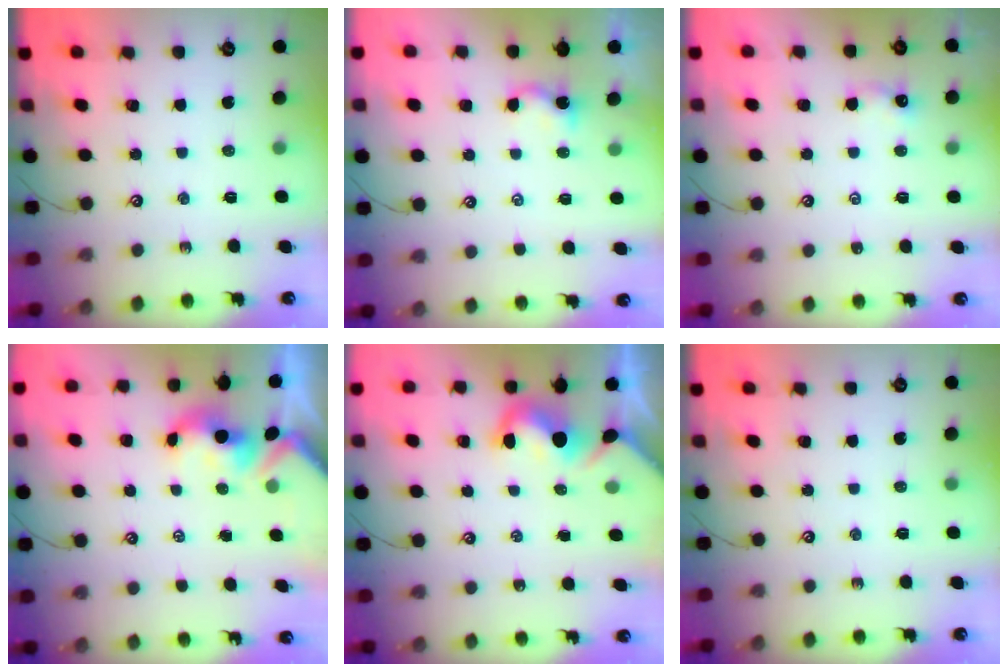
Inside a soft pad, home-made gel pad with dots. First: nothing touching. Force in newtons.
{"total": 3.7, "press": 3.7, "slide": 0.0}
{"total": 1.9, "press": 1.8, "slide": 0.5}
{"total": 1.5, "press": 1.3, "slide": 0.7}
{"total": 2.9, "press": 2.9, "slide": 0.4}
{"total": 0.0}